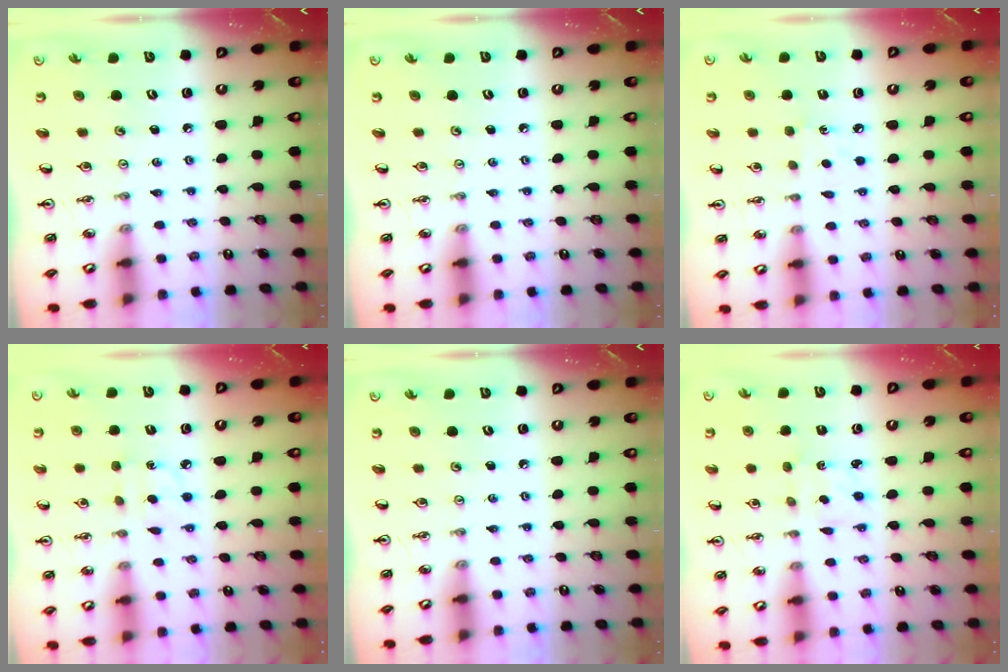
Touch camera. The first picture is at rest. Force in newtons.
{"total": 0.0}
{"total": 6.5, "press": 6.4, "slide": 0.8}
{"total": 4.2, "press": 4.1, "slide": 0.3}
{"total": 0.0}
{"total": 2.5, "press": 2.4, "slide": 0.5}